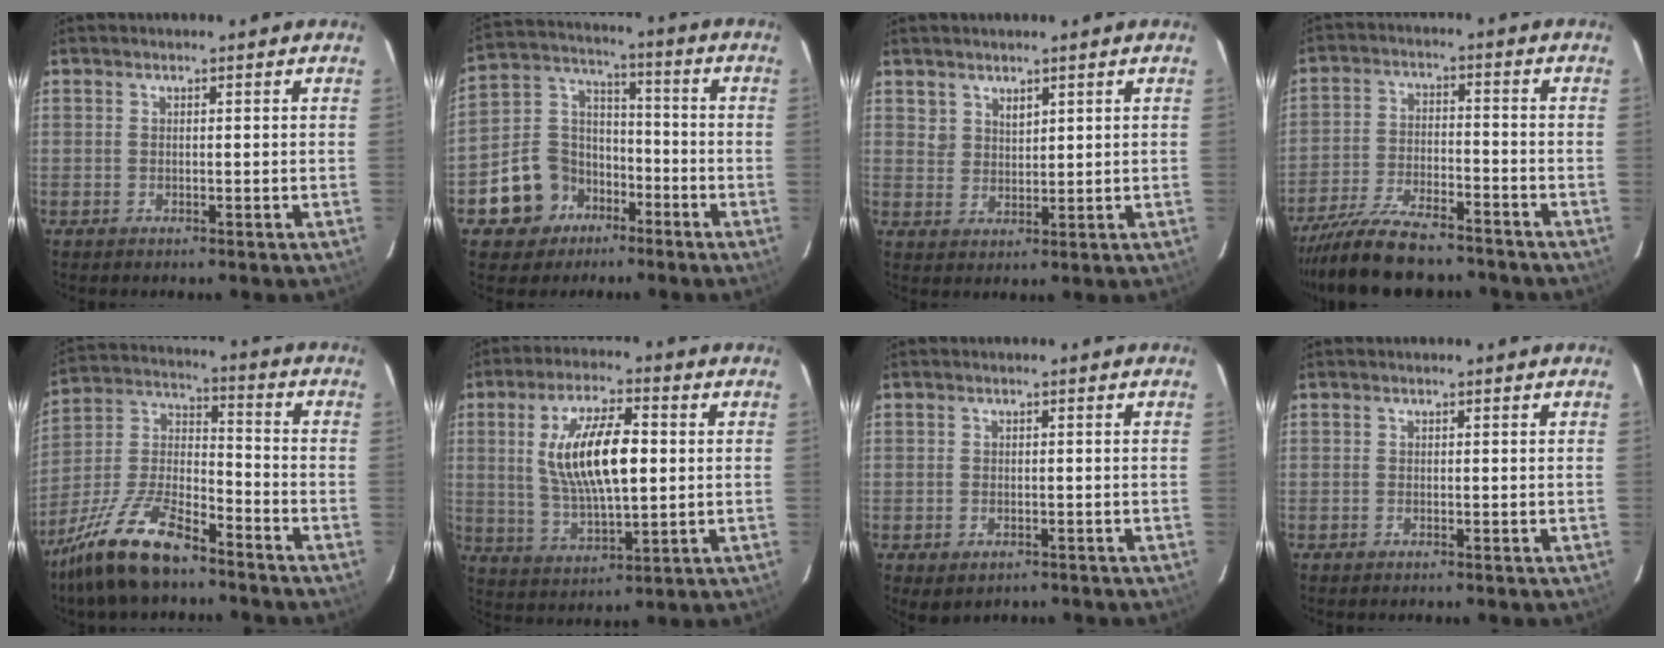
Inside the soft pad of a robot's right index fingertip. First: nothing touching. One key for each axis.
{"total": 11.9, "fx": -6.4, "fy": 9.7, "fz": 2.5, "tx": -0.072, "ty": 0.049, "tz": -0.099}
{"total": 3.2, "fx": 2.4, "fy": 2.1, "fz": 0.4, "tx": 0.000, "ty": 0.005, "tz": 0.046}
{"total": 16.6, "fx": -14.3, "fy": 4.4, "fz": 7.2, "tx": -0.160, "ty": -0.026, "tz": -0.237}
{"total": 16.9, "fx": -12.0, "fy": 5.9, "fz": 10.5, "tx": -0.231, "ty": 0.000, "tz": -0.226}
{"total": 14.7, "fx": 2.1, "fy": 5.9, "fz": 13.3, "tx": -0.248, "ty": 0.001, "tz": 0.047}
{"total": 2.7, "fx": -1.2, "fy": 2.0, "fz": 1.2, "tx": -0.023, "ty": -0.008, "tz": -0.013}
{"total": 0.0}